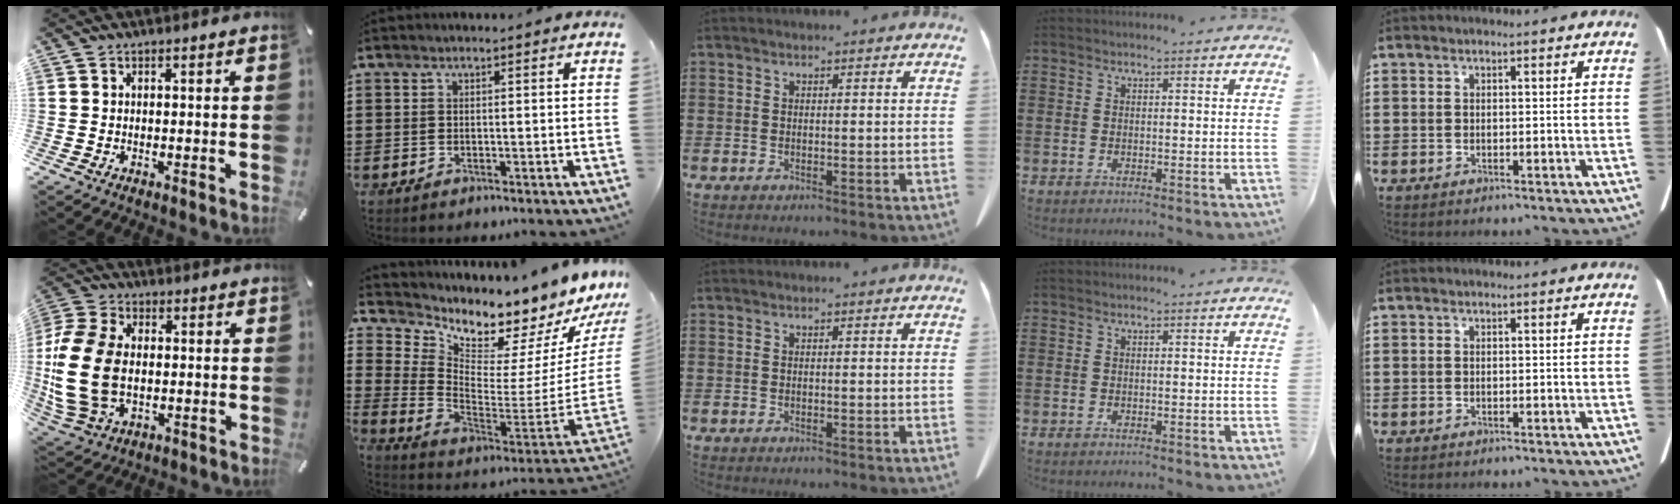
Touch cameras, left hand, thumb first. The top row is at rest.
{"thumb": {"total": 17.5, "force": [-1.4, 12.7, 11.8], "torque": [-0.268, 0.009, -0.029]}, "index": {"total": 5.6, "force": [5.1, 1.4, 1.8], "torque": [-0.061, -0.075, 0.078]}}